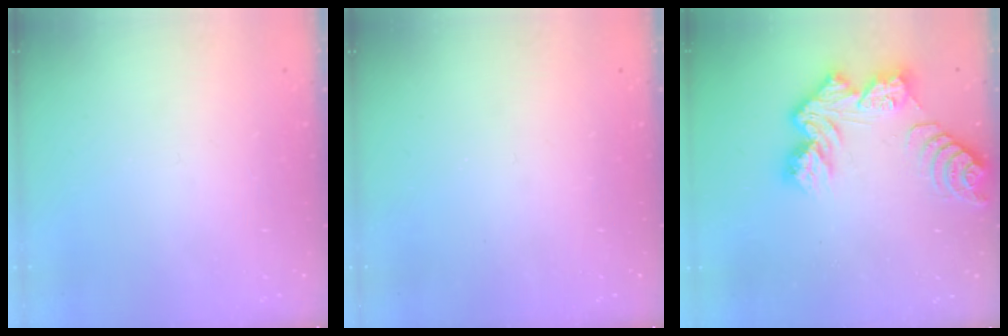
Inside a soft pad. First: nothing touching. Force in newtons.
{"total": 0.0}
{"total": 10.8, "press": 10.7, "slide": 1.1}